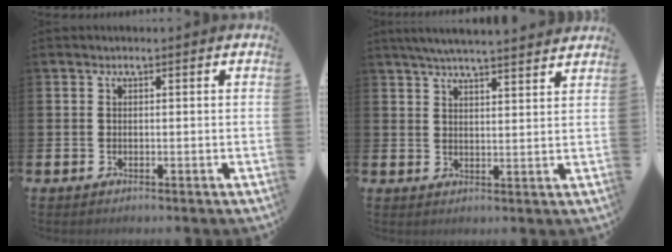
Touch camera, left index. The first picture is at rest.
{"total": 5.2, "force": [5.1, -0.2, 1.3], "torque": [-0.044, -0.016, 0.092]}